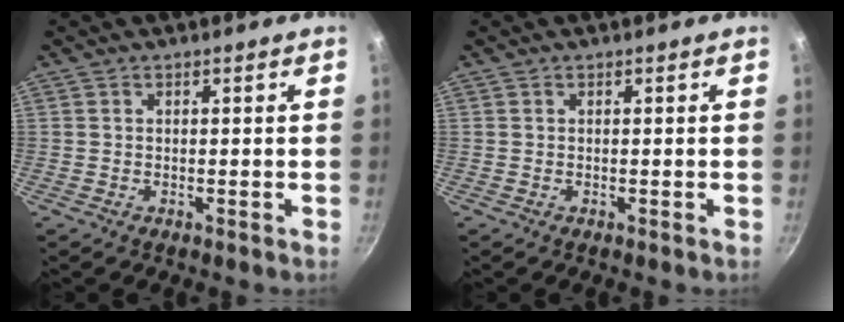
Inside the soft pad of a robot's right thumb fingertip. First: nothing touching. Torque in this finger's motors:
{"motor_torque": [-0.01, 0.02, 0.00, 0.00, 0.00]}